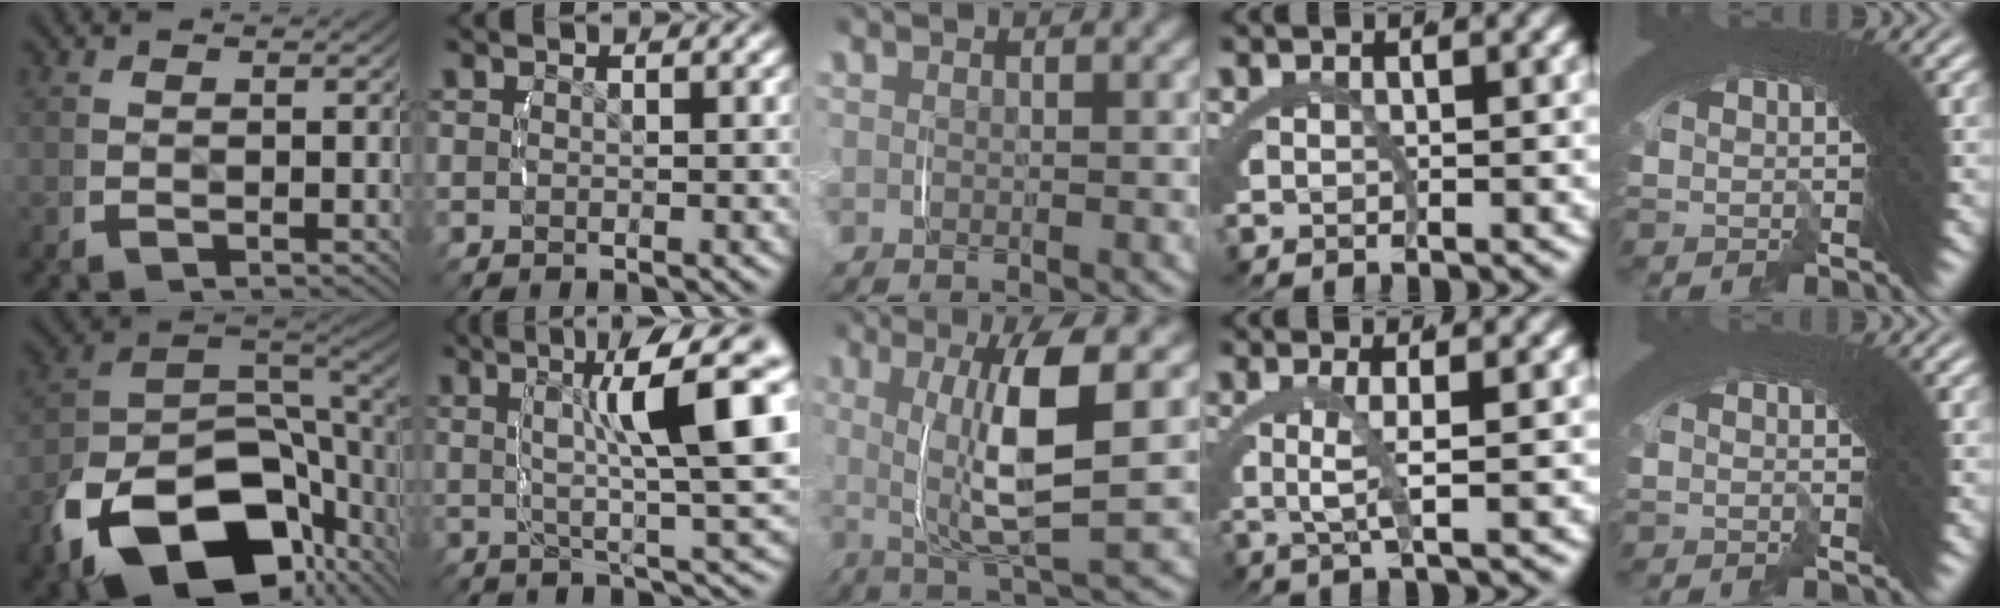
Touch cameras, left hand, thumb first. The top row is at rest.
{"thumb": {"total": 18.5, "force": [-5.7, 11.6, 13.3], "torque": [-0.265, -0.072, -0.062]}, "index": {"total": 10.1, "force": [2.6, 2.4, 9.5], "torque": [-0.121, 0.026, 0.034]}, "middle": {"total": 7.5, "force": [1.2, 1.8, 7.2], "torque": [-0.127, 0.001, 0.017]}, "ring": {"total": 2.5, "force": [0.1, -1.5, 2.1], "torque": [-0.024, 0.006, 0.000]}, "little": {"total": 2.0, "force": [-0.5, -1.2, -1.5], "torque": [0.031, 0.001, -0.010]}}